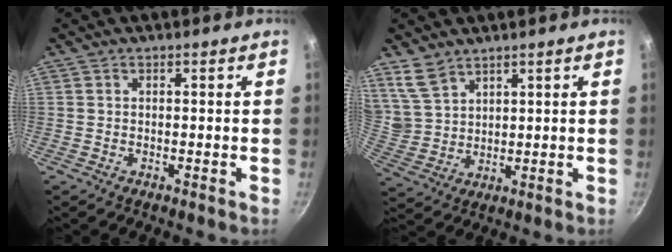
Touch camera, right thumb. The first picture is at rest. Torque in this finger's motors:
{"motor_torque": [-0.09, 0.48, 0.85, 0.55, 0.18]}